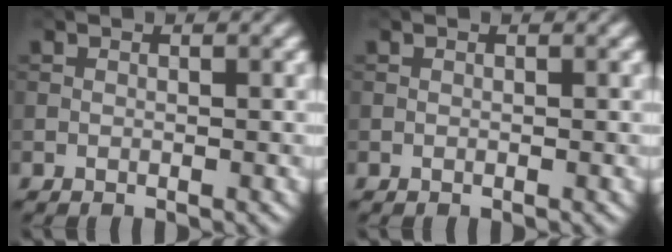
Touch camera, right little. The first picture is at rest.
{"total": 0.0}